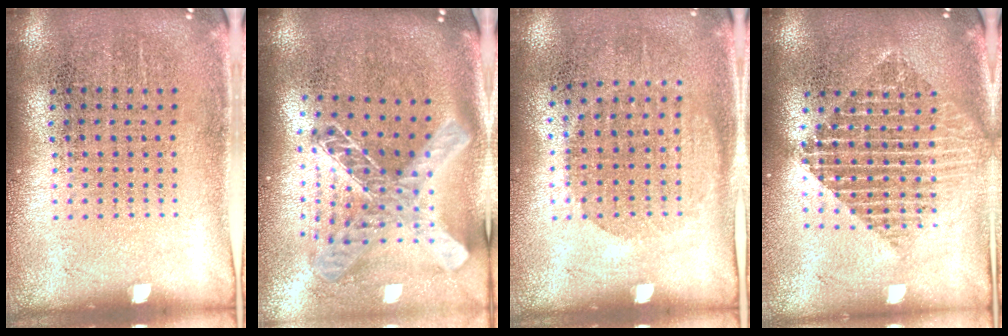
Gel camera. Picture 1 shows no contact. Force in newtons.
{"total": 2.3, "press": 1.7, "slide": 1.5}
{"total": 1.0, "press": 0.9, "slide": 0.5}
{"total": 2.1, "press": 1.7, "slide": 1.2}